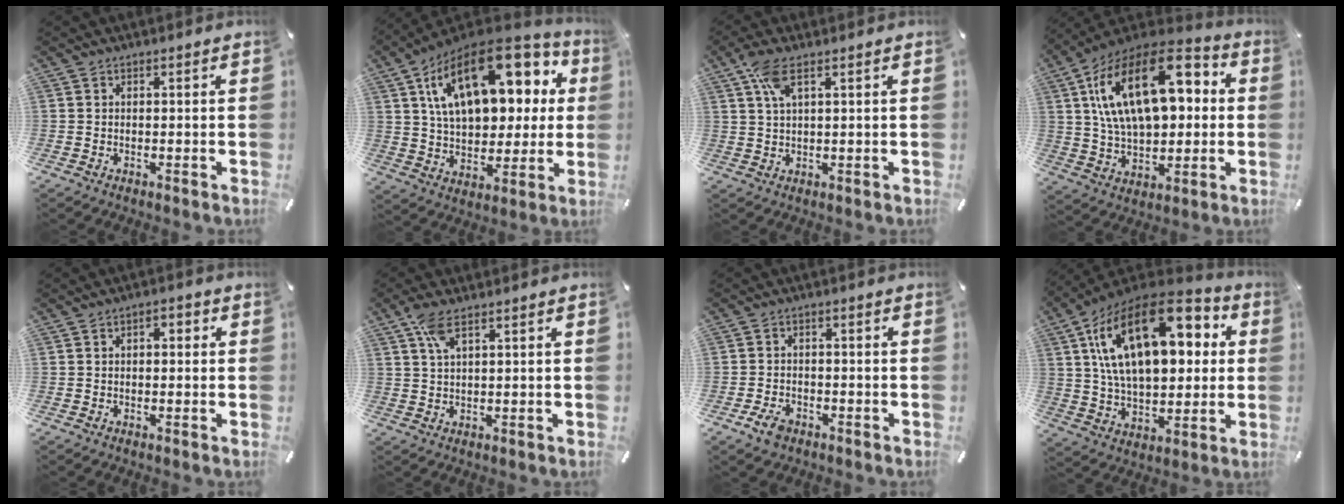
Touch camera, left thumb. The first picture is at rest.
{"total": 23.2, "force": [10.0, 13.4, 16.1], "torque": [-0.269, -0.045, 0.169]}
{"total": 5.9, "force": [2.8, 1.8, 4.8], "torque": [-0.105, 0.004, 0.050]}
{"total": 24.0, "force": [7.2, 14.2, 17.9], "torque": [-0.340, -0.015, 0.117]}
{"total": 2.3, "force": [-0.1, 1.3, 1.8], "torque": [-0.026, 0.005, -0.005]}
{"total": 4.9, "force": [2.6, 1.5, 3.9], "torque": [-0.086, 0.004, 0.046]}
{"total": 3.9, "force": [-2.4, 2.3, 2.0], "torque": [-0.045, 0.009, -0.047]}
{"total": 25.9, "force": [8.8, 14.7, 19.4], "torque": [-0.366, -0.036, 0.140]}